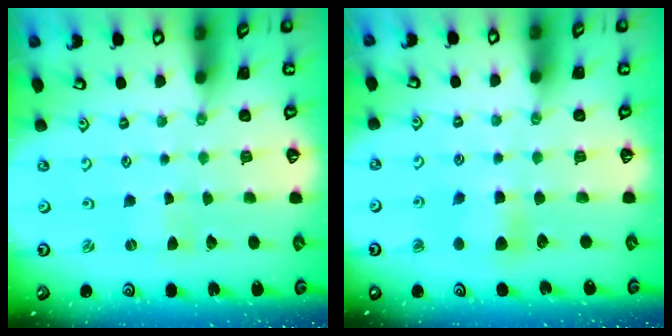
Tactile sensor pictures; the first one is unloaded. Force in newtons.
{"total": 6.4, "press": 6.4, "slide": 0.7}